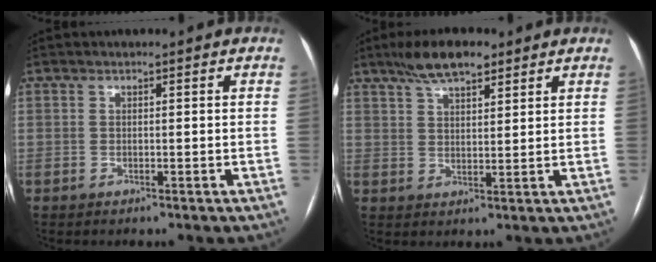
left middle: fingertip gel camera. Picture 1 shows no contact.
{"total": 7.1, "force": [5.2, 2.4, 4.2], "torque": [-0.078, 0.012, 0.092]}